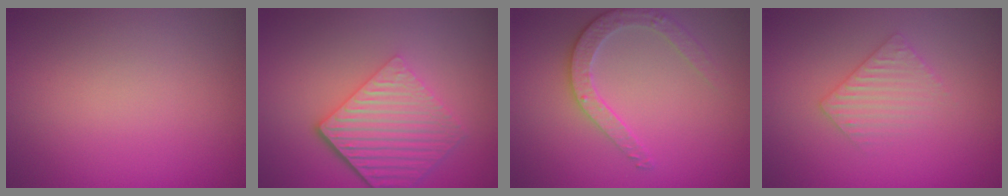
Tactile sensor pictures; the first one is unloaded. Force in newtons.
{"total": 6.0, "press": 4.2, "slide": 4.3}
{"total": 2.7, "press": 2.6, "slide": 0.7}
{"total": 2.2, "press": 2.2, "slide": 0.5}